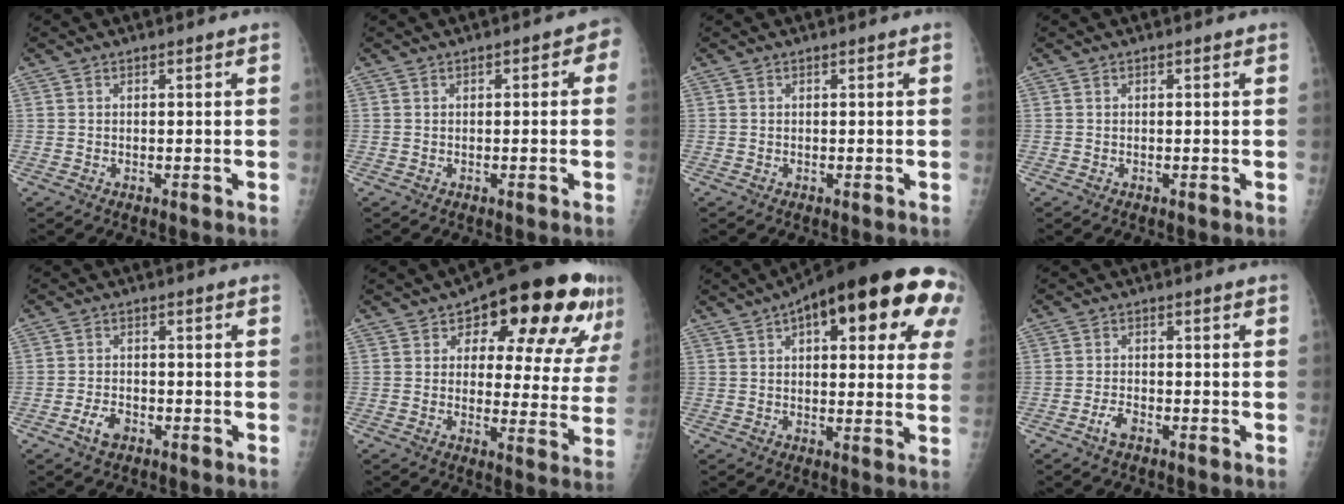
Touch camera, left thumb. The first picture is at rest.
{"total": 2.7, "force": [0.2, 1.6, 2.1], "torque": [-0.010, 0.009, -0.005]}
{"total": 0.0}
{"total": 0.0}
{"total": 3.4, "force": [-1.9, 2.0, 2.0], "torque": [-0.035, 0.012, -0.032]}
{"total": 21.0, "force": [10.5, 9.3, 15.6], "torque": [-0.161, -0.012, 0.140]}
{"total": 26.8, "force": [11.2, 9.7, 22.3], "torque": [-0.264, 0.025, 0.146]}
{"total": 2.5, "force": [-1.6, 1.1, 1.6], "torque": [-0.035, 0.010, -0.030]}